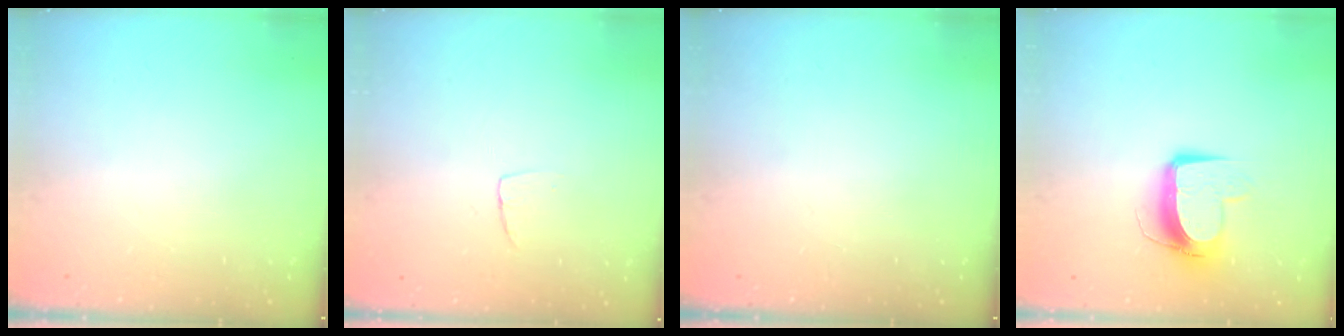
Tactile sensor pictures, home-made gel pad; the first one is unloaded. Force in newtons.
{"total": 3.3, "press": 3.3, "slide": 0.2}
{"total": 0.0}
{"total": 10.6, "press": 10.6, "slide": 0.6}